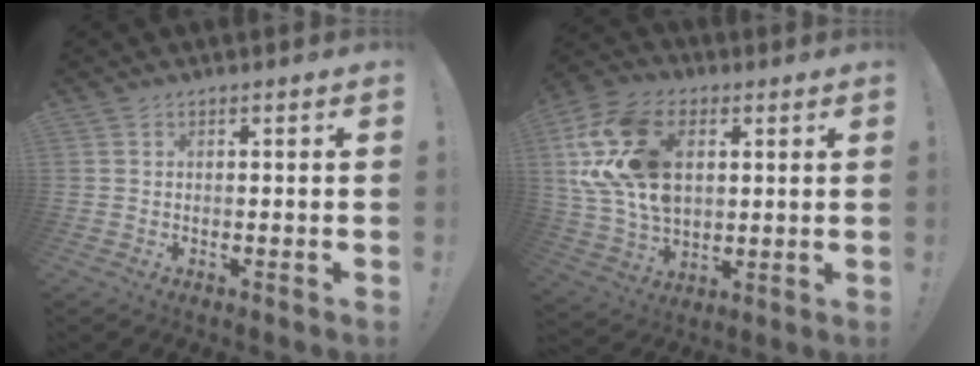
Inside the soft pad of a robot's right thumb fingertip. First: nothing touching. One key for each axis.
{"total": 22.9, "fx": 6.0, "fy": 15.8, "fz": 15.4, "tx": -0.293, "ty": -0.018, "tz": 0.115}